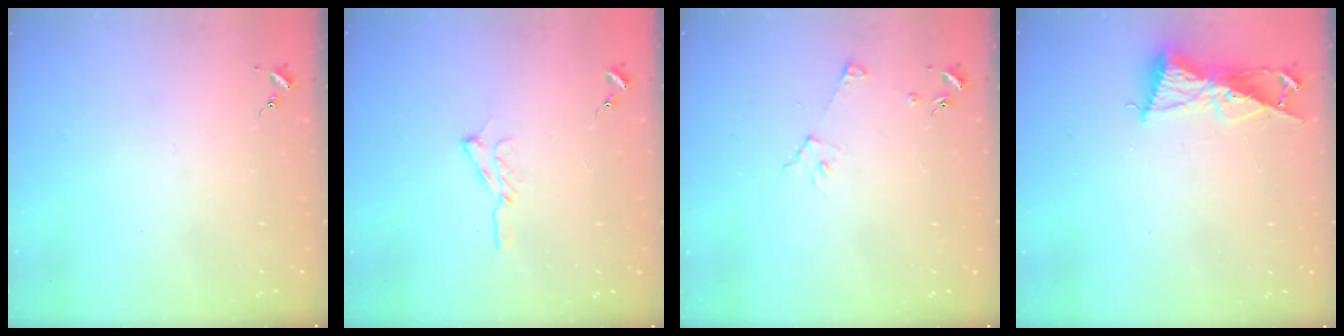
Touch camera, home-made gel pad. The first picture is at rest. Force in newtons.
{"total": 6.8, "press": 6.8, "slide": 0.7}
{"total": 3.8, "press": 3.8, "slide": 0.5}
{"total": 9.0, "press": 9.0, "slide": 0.5}